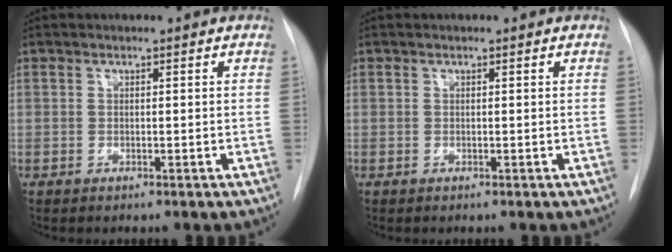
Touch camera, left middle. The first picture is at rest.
{"total": 0.0}